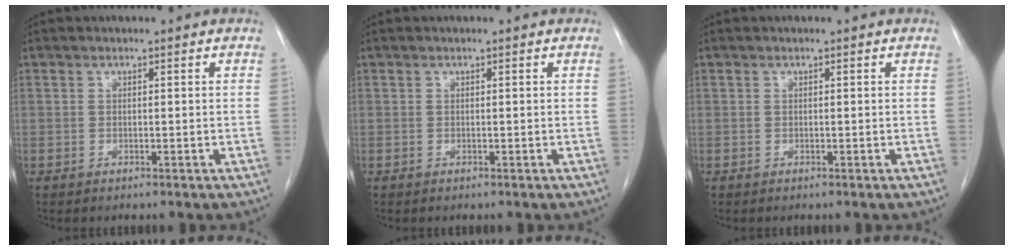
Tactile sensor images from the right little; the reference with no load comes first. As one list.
[{"total": 0.0}, {"total": 0.0}]